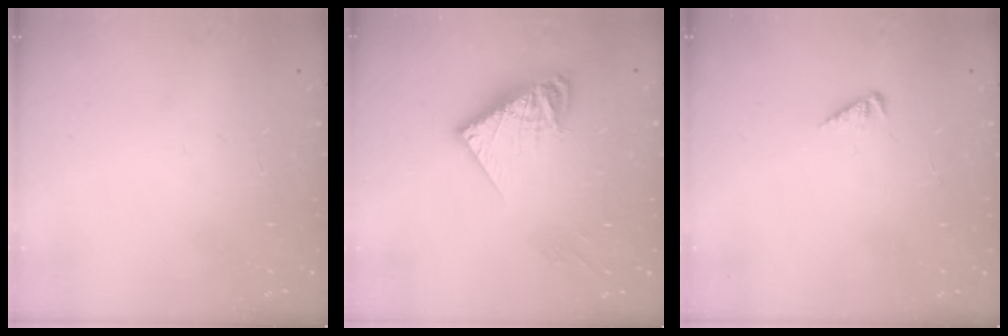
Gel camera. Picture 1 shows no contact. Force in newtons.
{"total": 10.9, "press": 10.9, "slide": 0.4}
{"total": 2.8, "press": 2.8, "slide": 0.6}